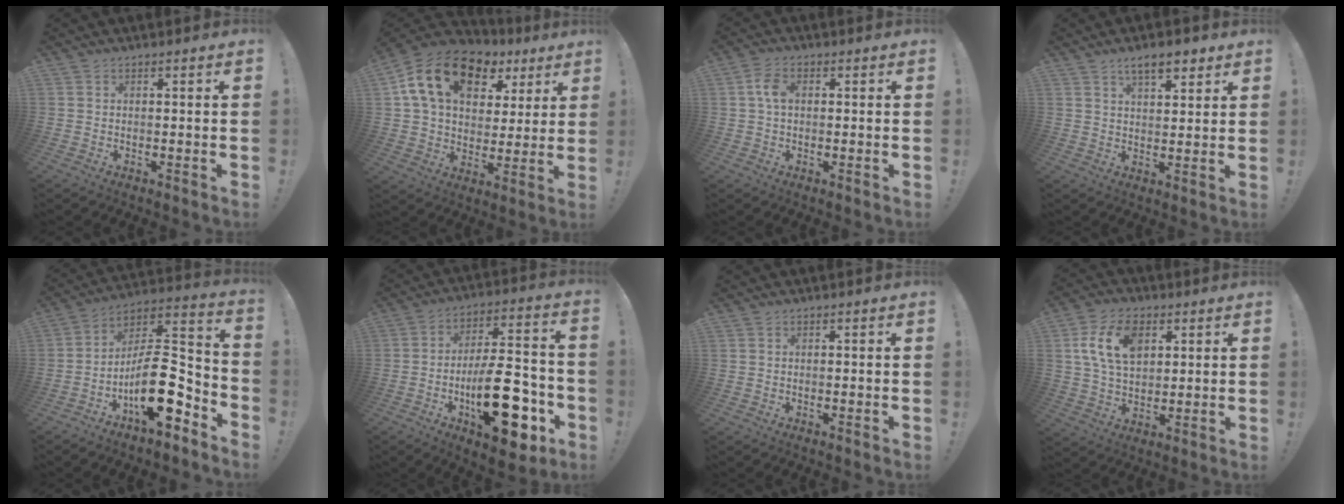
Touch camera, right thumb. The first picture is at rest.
{"total": 18.5, "force": [8.7, 11.5, 11.6], "torque": [-0.195, -0.027, 0.157]}
{"total": 4.7, "force": [0.6, 2.9, 3.7], "torque": [-0.064, 0.010, 0.012]}
{"total": 7.4, "force": [4.8, 3.0, 4.7], "torque": [-0.064, -0.019, 0.083]}
{"total": 18.2, "force": [-6.5, 7.6, 15.3], "torque": [-0.254, 0.030, -0.099]}
{"total": 23.3, "force": [-7.6, 10.0, 19.7], "torque": [-0.309, 0.051, -0.108]}
{"total": 0.0}
{"total": 13.7, "force": [4.8, 9.0, 9.1], "torque": [-0.165, -0.001, 0.090]}